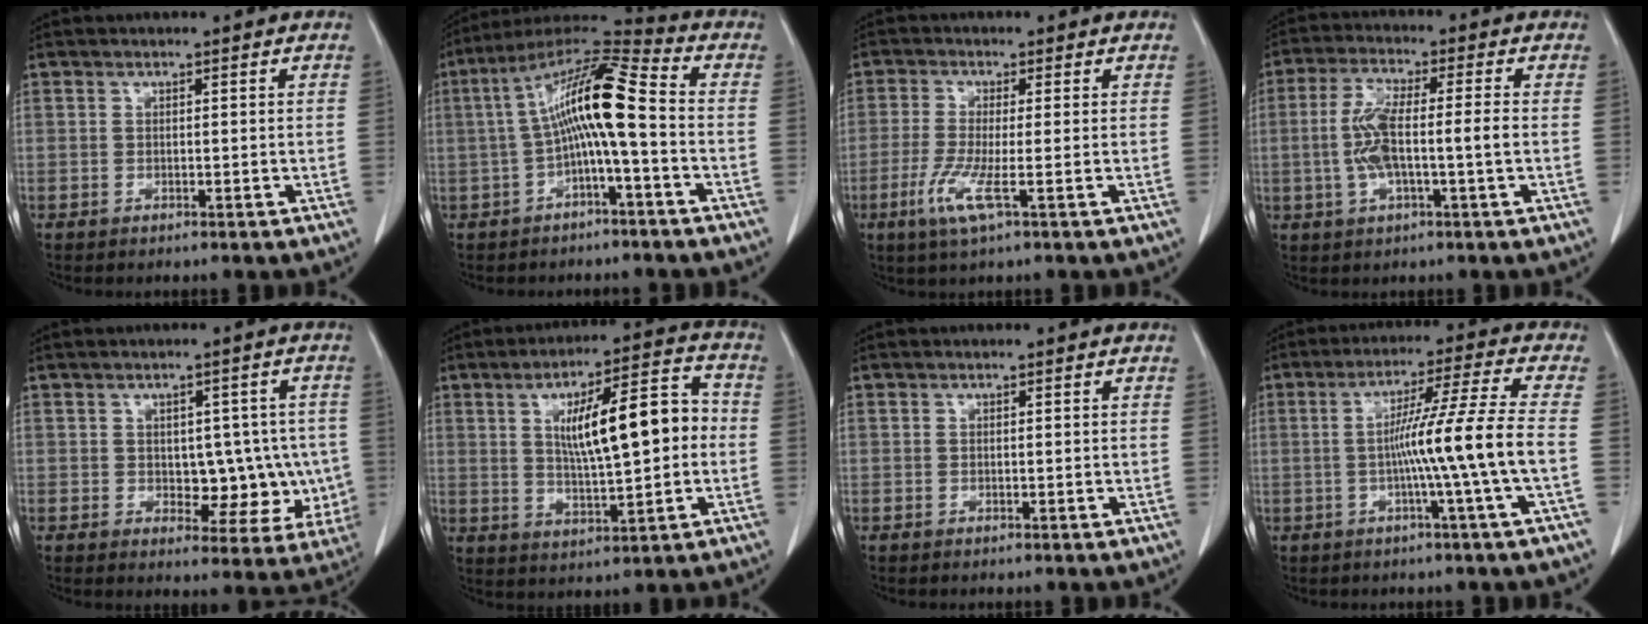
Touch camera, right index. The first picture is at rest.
{"total": 12.1, "force": [-0.9, 1.0, 12.0], "torque": [-0.222, 0.037, -0.022]}
{"total": 5.6, "force": [-2.2, 0.0, 5.1], "torque": [-0.113, -0.017, -0.047]}
{"total": 8.2, "force": [-0.9, 1.2, 8.1], "torque": [-0.167, 0.010, -0.020]}
{"total": 9.0, "force": [-0.7, 5.4, 7.2], "torque": [-0.064, 0.016, 0.005]}
{"total": 13.4, "force": [1.2, 3.2, 13.0], "torque": [-0.206, 0.029, 0.022]}
{"total": 0.0}
{"total": 10.0, "force": [-1.7, -2.5, 9.6], "torque": [-0.167, 0.004, -0.029]}